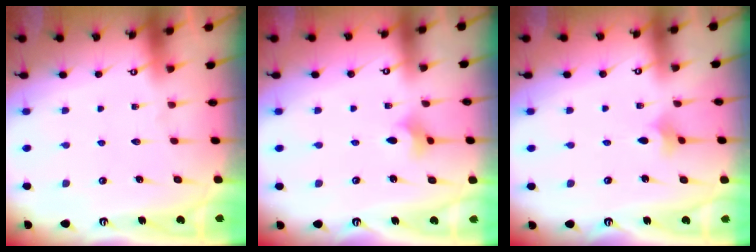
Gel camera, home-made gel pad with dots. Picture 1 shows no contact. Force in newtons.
{"total": 3.4, "press": 3.4, "slide": 0.5}
{"total": 2.4, "press": 2.4, "slide": 0.5}